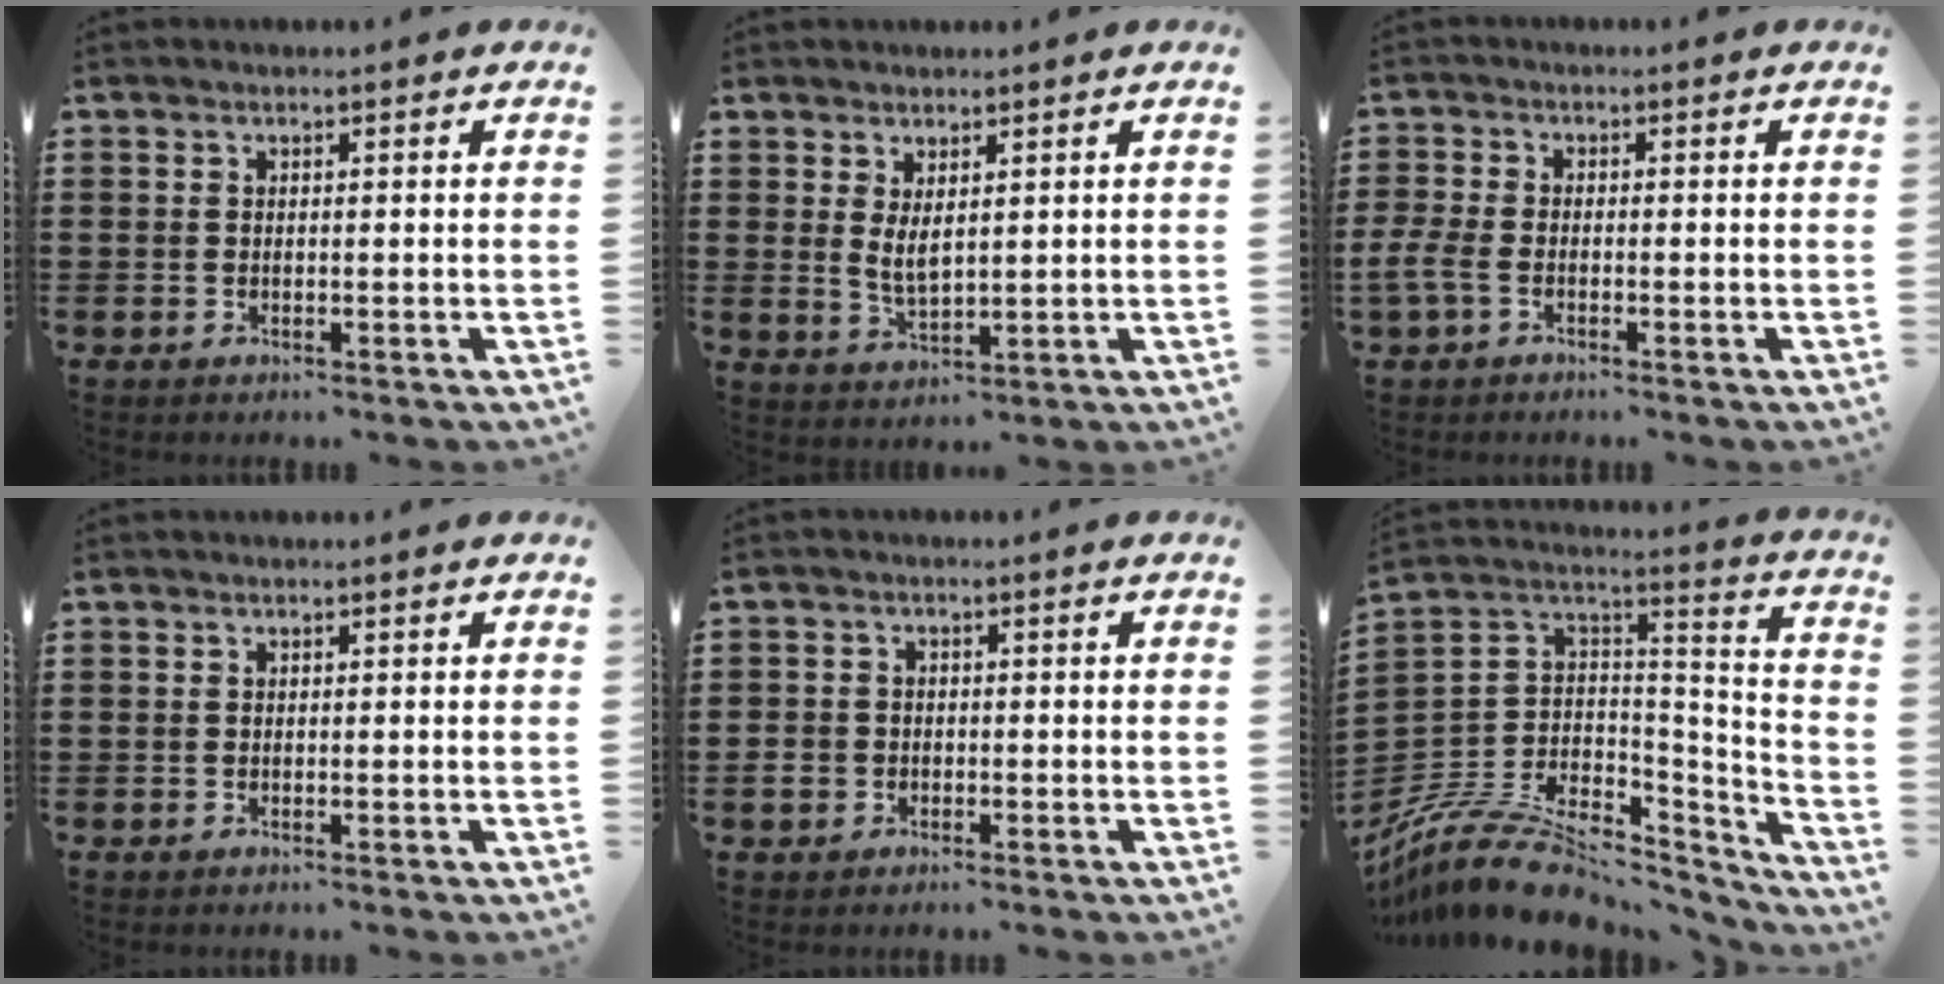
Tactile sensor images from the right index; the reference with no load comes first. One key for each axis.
{"total": 3.4, "fx": 1.3, "fy": 1.4, "fz": 2.8, "tx": -0.047, "ty": 0.000, "tz": 0.021}
{"total": 3.1, "fx": -1.7, "fy": 1.4, "fz": 2.1, "tx": -0.058, "ty": -0.005, "tz": -0.036}
{"total": 0.0}
{"total": 2.3, "fx": -1.0, "fy": 1.9, "fz": 0.9, "tx": -0.022, "ty": 0.001, "tz": -0.020}
{"total": 11.5, "fx": -7.9, "fy": 5.6, "fz": 6.2, "tx": -0.125, "ty": 0.017, "tz": -0.141}